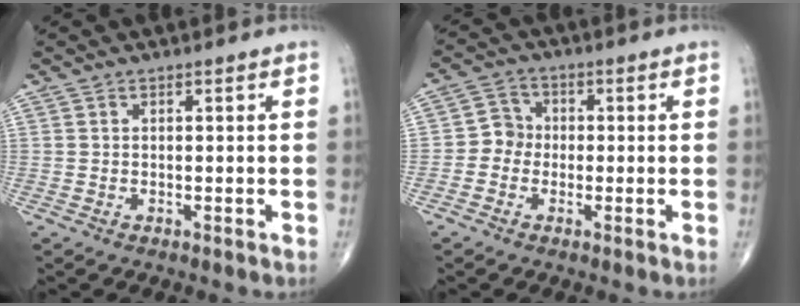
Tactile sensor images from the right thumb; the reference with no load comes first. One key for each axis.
{"total": 4.2, "fx": -1.0, "fy": 3.8, "fz": 1.4, "tx": 0.000, "ty": 0.014, "tz": -0.031}